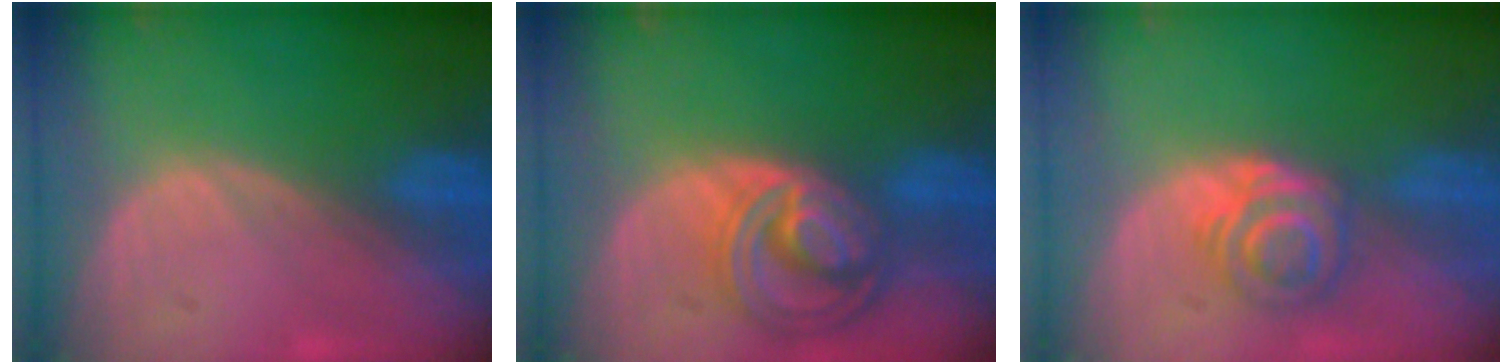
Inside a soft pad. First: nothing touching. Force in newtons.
{"total": 8.7, "press": 7.5, "slide": 4.3}
{"total": 5.4, "press": 5.1, "slide": 1.6}